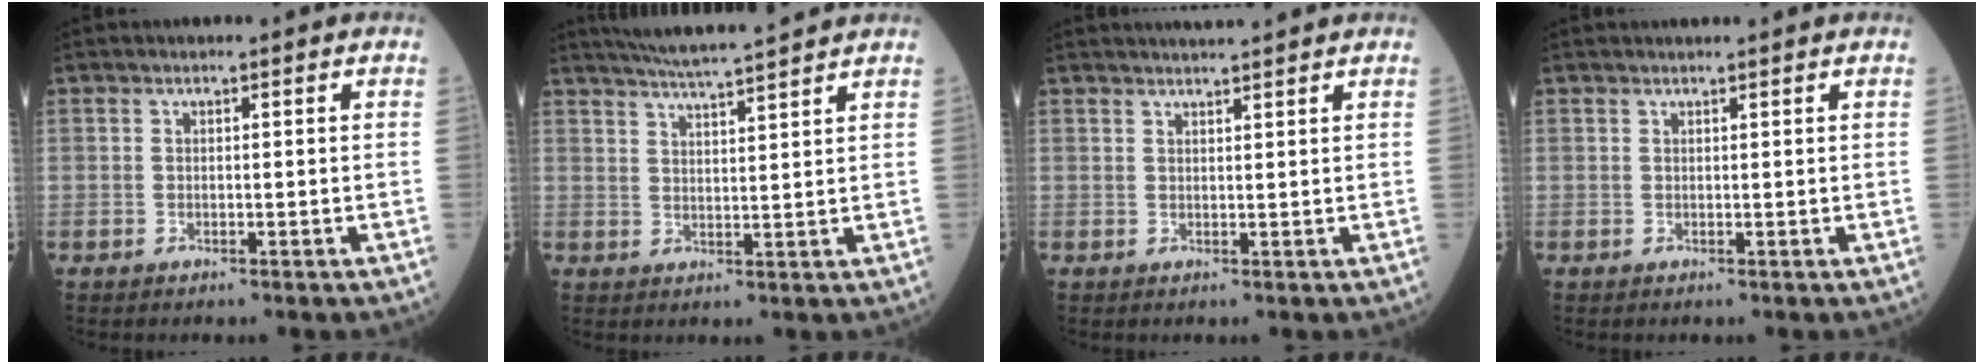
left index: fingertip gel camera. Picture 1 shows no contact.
{"total": 9.8, "force": [8.9, -0.6, 4.0], "torque": [-0.071, 0.018, 0.133]}
{"total": 4.2, "force": [3.9, -0.3, 1.4], "torque": [-0.020, 0.021, 0.053]}
{"total": 2.0, "force": [1.8, -0.1, 0.6], "torque": [-0.007, 0.014, 0.028]}